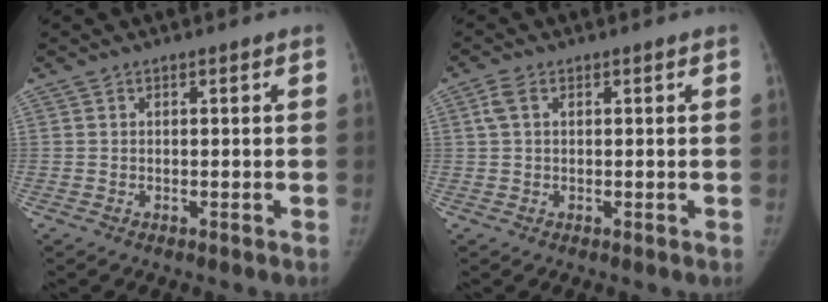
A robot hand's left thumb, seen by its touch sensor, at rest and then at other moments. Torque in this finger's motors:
{"motor_torque": [0.57, 0.02, 0.44, -1.01, 0.23]}